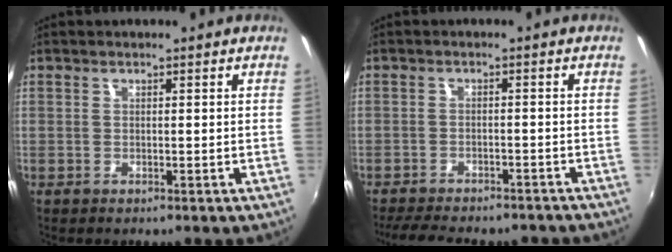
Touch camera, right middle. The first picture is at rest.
{"total": 13.1, "force": [-11.3, 3.5, 5.6], "torque": [-0.123, -0.018, -0.155]}